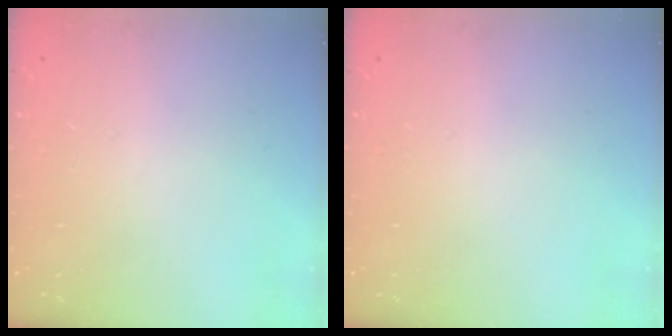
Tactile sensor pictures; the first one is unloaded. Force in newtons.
{"total": 0.0}